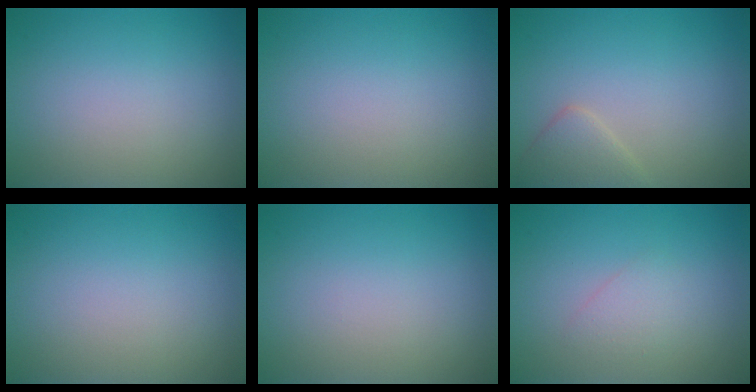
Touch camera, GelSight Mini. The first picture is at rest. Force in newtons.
{"total": 0.0}
{"total": 2.2, "press": 2.2, "slide": 0.2}
{"total": 0.0}
{"total": 0.0}
{"total": 1.4, "press": 1.4, "slide": 0.2}